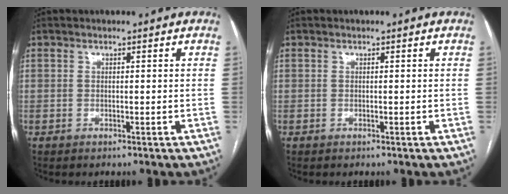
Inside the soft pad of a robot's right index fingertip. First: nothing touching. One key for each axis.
{"total": 0.0}